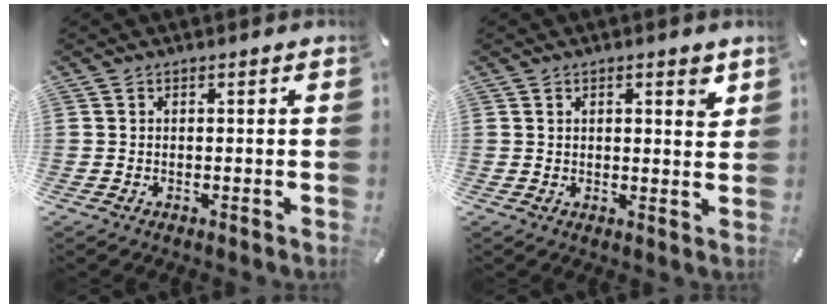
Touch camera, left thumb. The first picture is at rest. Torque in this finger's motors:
{"motor_torque": [0.13, -0.37, 0.13, 0.07, 0.00]}